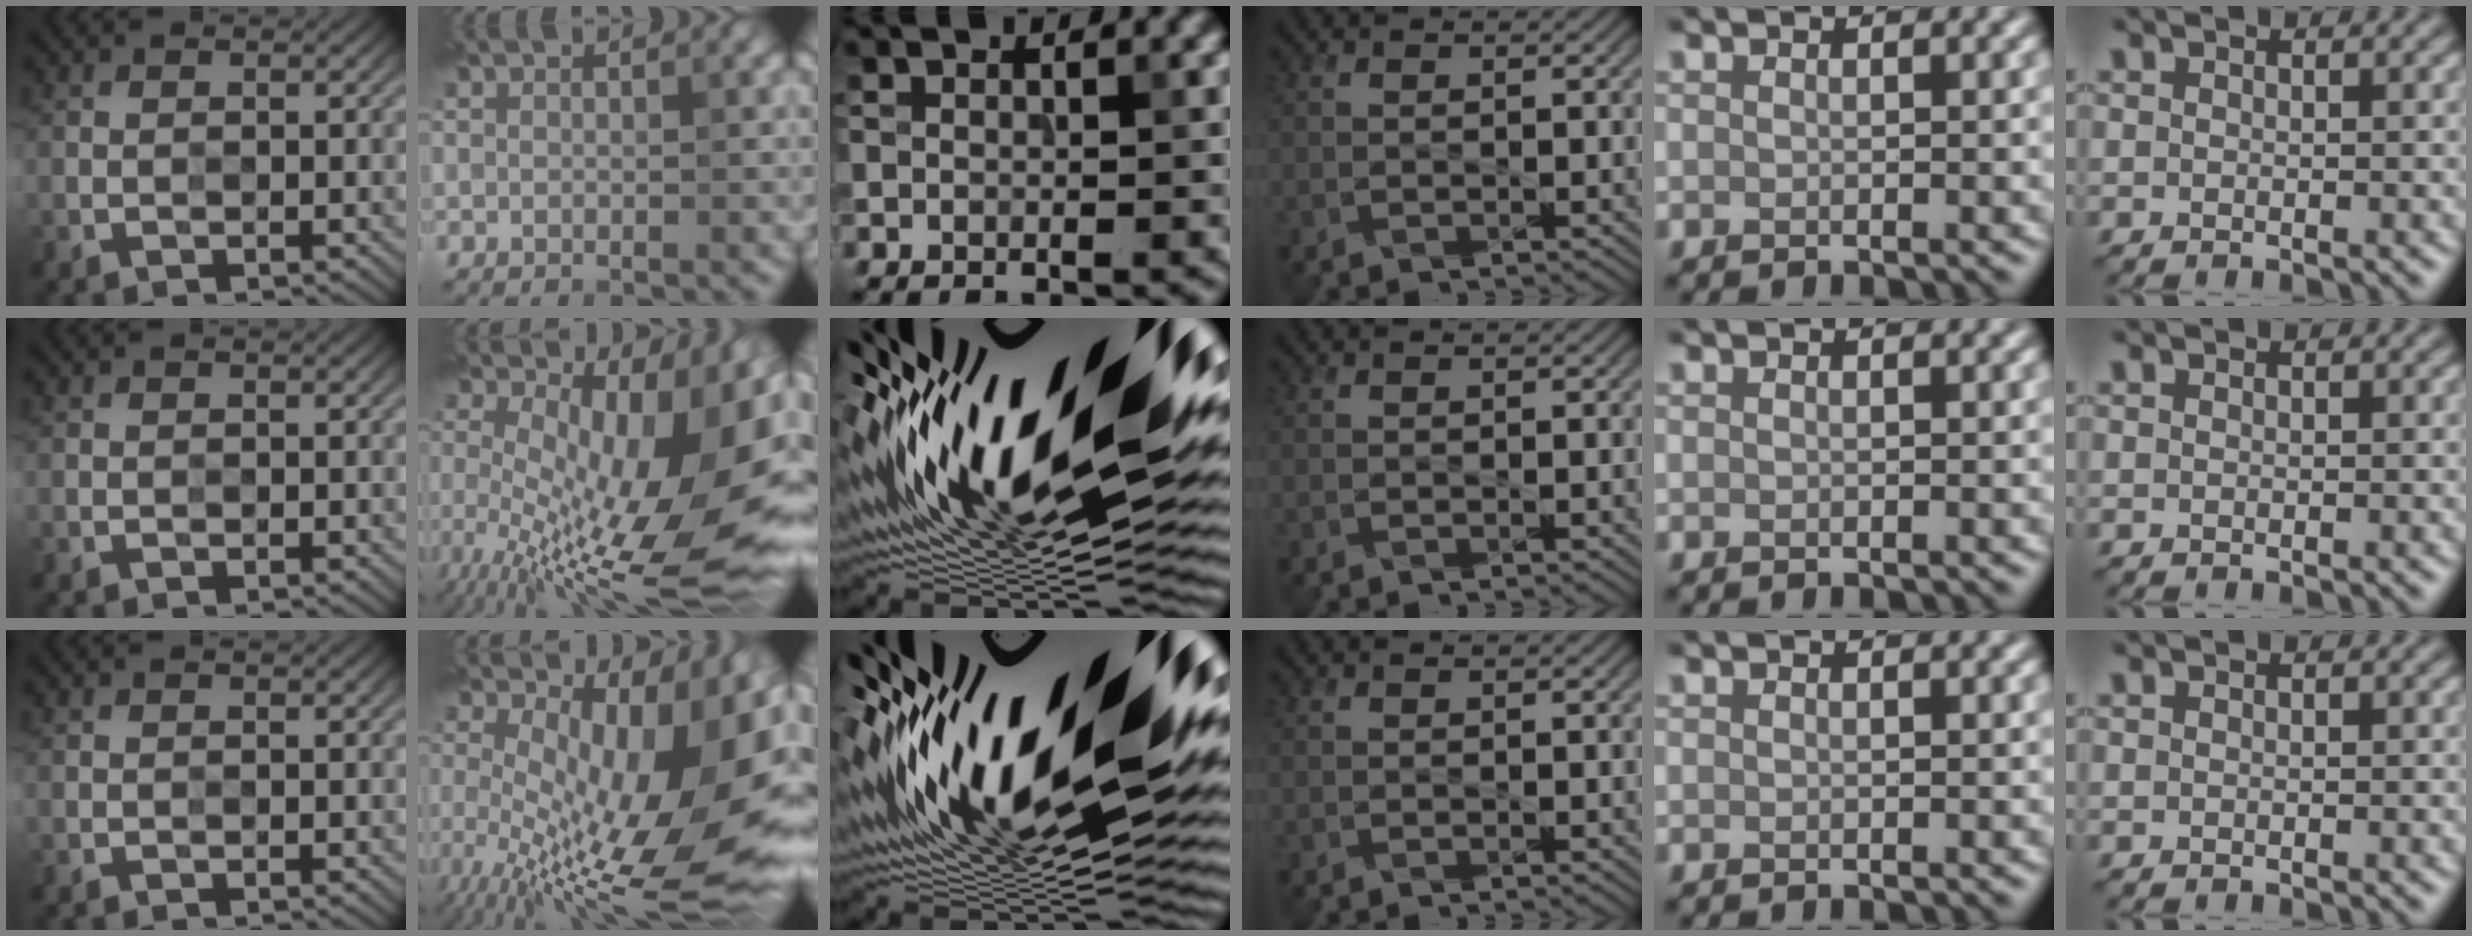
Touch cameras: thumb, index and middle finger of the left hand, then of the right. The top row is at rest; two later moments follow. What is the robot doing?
{"motion": "press", "object": "grip strengthener"}